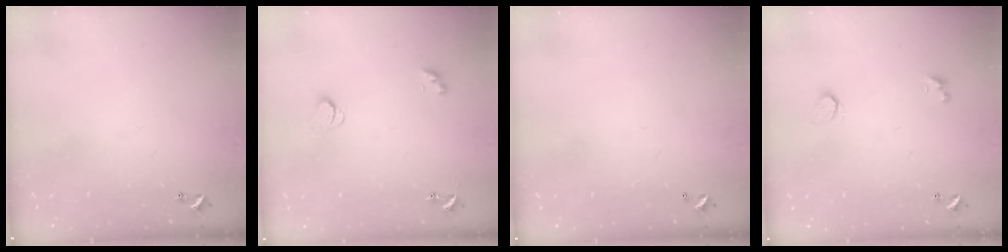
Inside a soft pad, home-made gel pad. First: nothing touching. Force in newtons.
{"total": 2.8, "press": 2.8, "slide": 0.6}
{"total": 2.8, "press": 2.8, "slide": 0.1}
{"total": 1.0, "press": 0.8, "slide": 0.5}